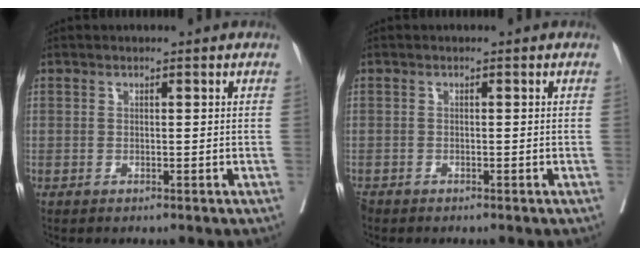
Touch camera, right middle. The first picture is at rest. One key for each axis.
{"total": 1.2, "fx": -1.1, "fy": 0.6, "fz": 0.2, "tx": -0.007, "ty": -0.003, "tz": -0.019}